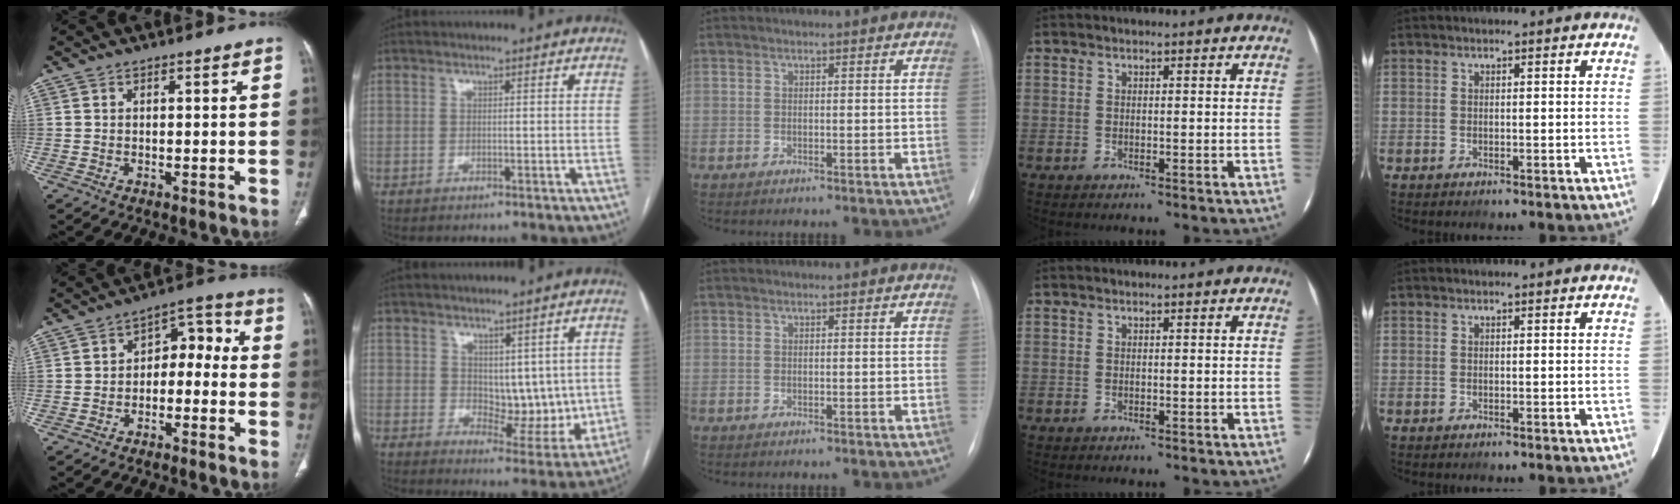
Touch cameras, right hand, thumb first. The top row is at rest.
{"thumb": {"total": 7.4, "force": [-1.7, 5.0, 5.1], "torque": [-0.041, 0.048, -0.038]}, "index": {"total": 5.0, "force": [0.6, 3.1, 3.9], "torque": [-0.041, -0.005, 0.018]}}